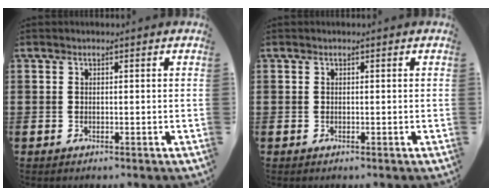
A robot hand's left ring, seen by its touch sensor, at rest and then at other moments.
{"total": 0.0}